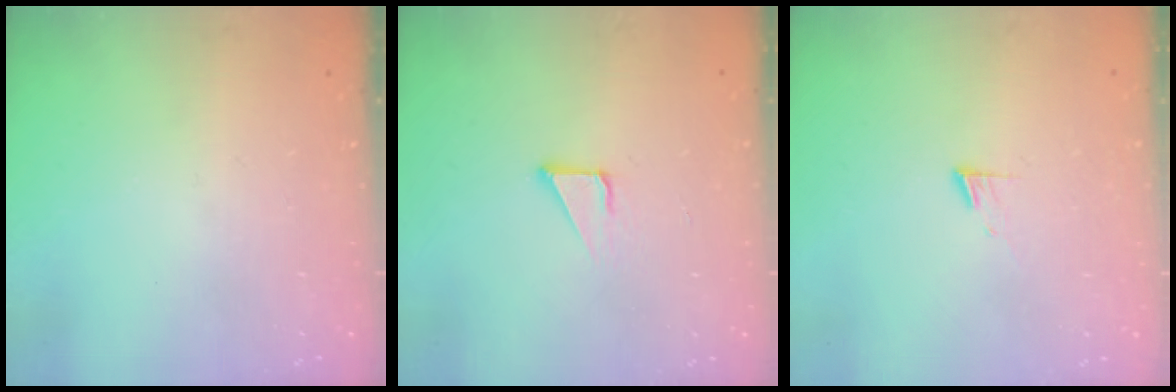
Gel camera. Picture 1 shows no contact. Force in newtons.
{"total": 2.1, "press": 2.1, "slide": 0.0}
{"total": 5.1, "press": 5.1, "slide": 0.6}